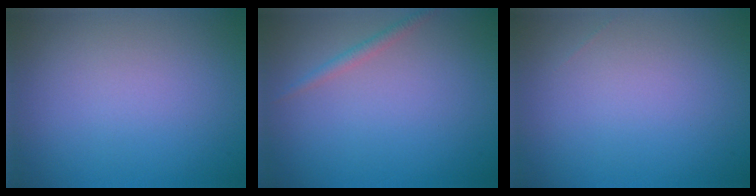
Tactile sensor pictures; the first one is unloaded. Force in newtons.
{"total": 1.1, "press": 1.1, "slide": 0.0}
{"total": 0.0}